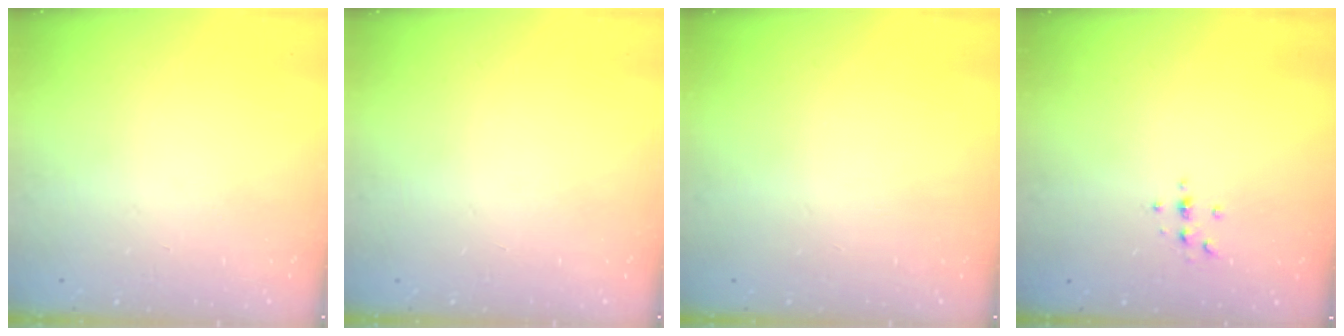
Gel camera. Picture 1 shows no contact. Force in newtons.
{"total": 0.0}
{"total": 0.0}
{"total": 2.4, "press": 2.4, "slide": 0.3}